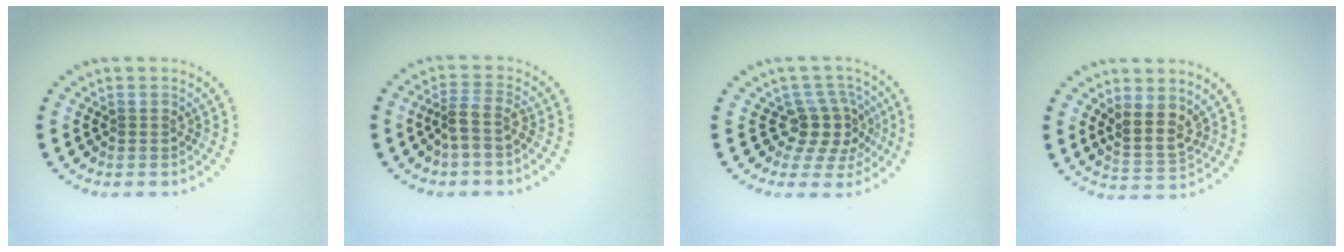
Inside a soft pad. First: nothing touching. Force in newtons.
{"total": 2.2, "press": 1.6, "slide": 1.5}
{"total": 3.8, "press": 2.7, "slide": 2.6}
{"total": 3.2, "press": 2.7, "slide": 1.8}